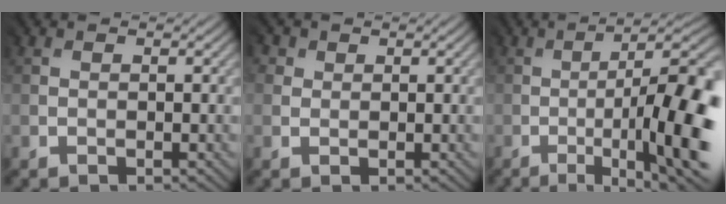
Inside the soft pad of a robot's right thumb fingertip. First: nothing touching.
{"total": 2.5, "force": [1.0, 2.2, 0.5], "torque": [-0.020, 0.007, 0.009]}
{"total": 16.3, "force": [-4.5, 4.4, 15.1], "torque": [-0.186, -0.011, -0.058]}